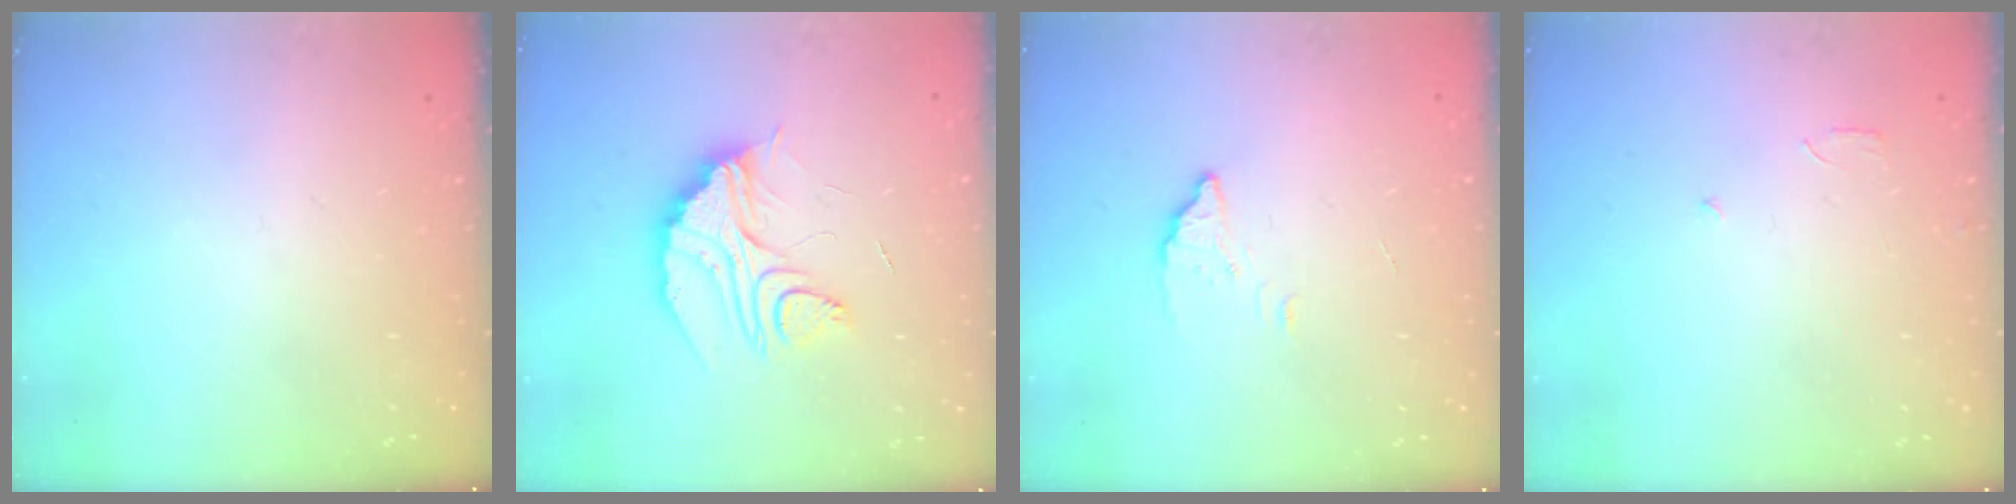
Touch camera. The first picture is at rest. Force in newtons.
{"total": 11.8, "press": 11.8, "slide": 0.8}
{"total": 2.8, "press": 2.8, "slide": 0.2}
{"total": 2.6, "press": 2.6, "slide": 0.2}